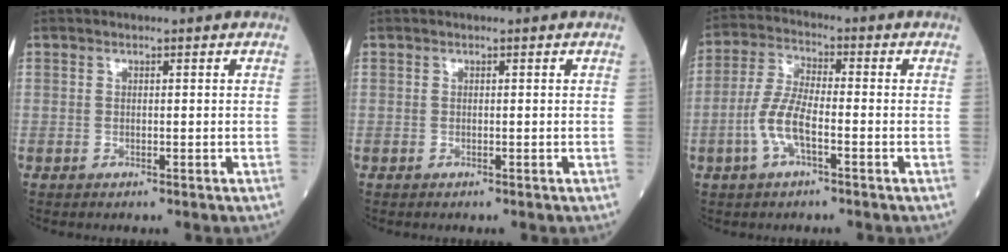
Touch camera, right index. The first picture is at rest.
{"total": 0.0}
{"total": 6.9, "force": [-2.3, 1.9, 6.2], "torque": [-0.140, 0.005, -0.047]}